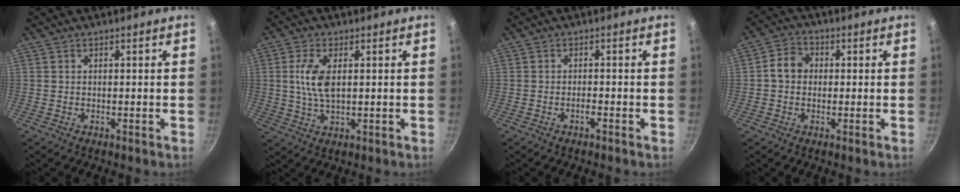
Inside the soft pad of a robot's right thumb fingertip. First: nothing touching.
{"total": 6.9, "force": [1.2, 3.3, 6.0], "torque": [-0.121, 0.000, 0.024]}
{"total": 1.2, "force": [-0.8, 0.3, 0.9], "torque": [-0.017, 0.010, -0.017]}
{"total": 5.0, "force": [0.1, 4.2, 2.7], "torque": [-0.029, 0.014, -0.011]}